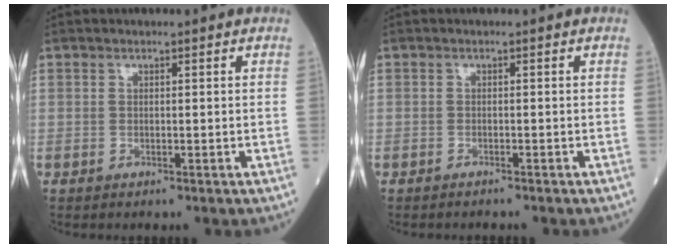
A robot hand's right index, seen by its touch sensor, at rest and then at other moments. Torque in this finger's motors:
{"motor_torque": [-0.07, -0.09, 0.03, 0.01]}